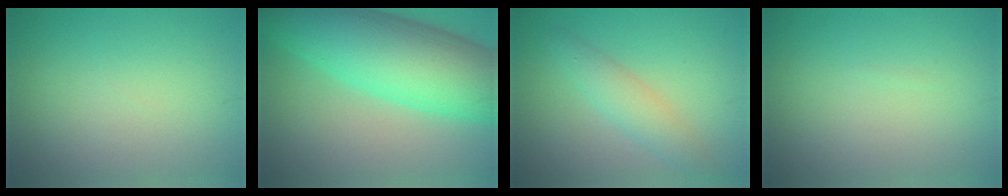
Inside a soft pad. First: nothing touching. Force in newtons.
{"total": 12.4, "press": 12.4, "slide": 0.4}
{"total": 2.8, "press": 2.8, "slide": 0.1}
{"total": 0.0}